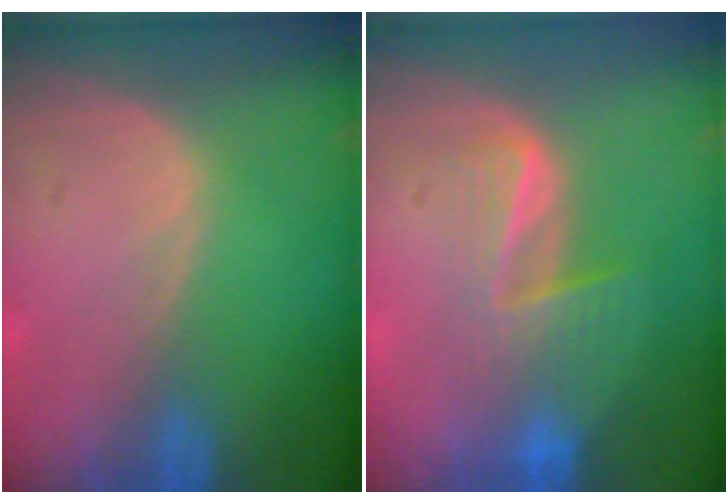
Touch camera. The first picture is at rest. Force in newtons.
{"total": 6.4, "press": 6.2, "slide": 1.9}